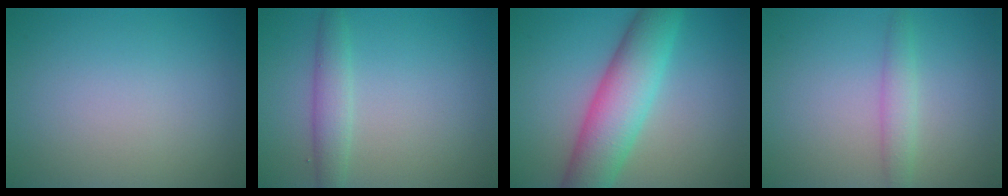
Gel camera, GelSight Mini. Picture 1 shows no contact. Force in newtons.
{"total": 2.4, "press": 2.4, "slide": 0.1}
{"total": 7.6, "press": 7.6, "slide": 0.3}
{"total": 1.9, "press": 1.9, "slide": 0.1}